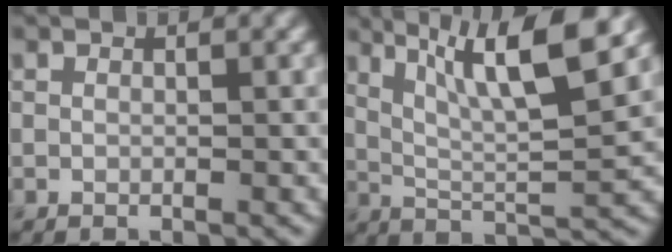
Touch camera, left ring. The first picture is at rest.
{"total": 9.1, "force": [4.5, 1.8, 7.6], "torque": [-0.124, 0.005, 0.081]}